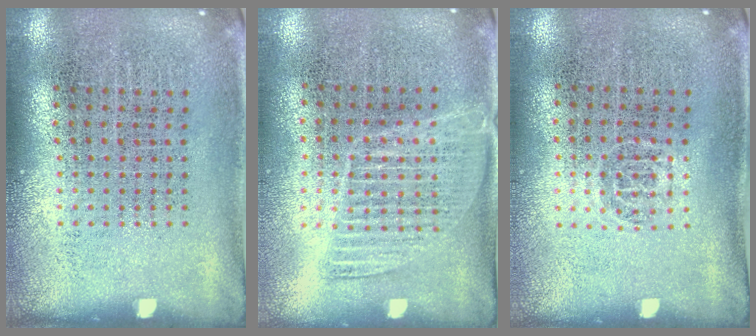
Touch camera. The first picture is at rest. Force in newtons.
{"total": 1.3, "press": 1.2, "slide": 0.6}
{"total": 0.6, "press": 0.4, "slide": 0.4}